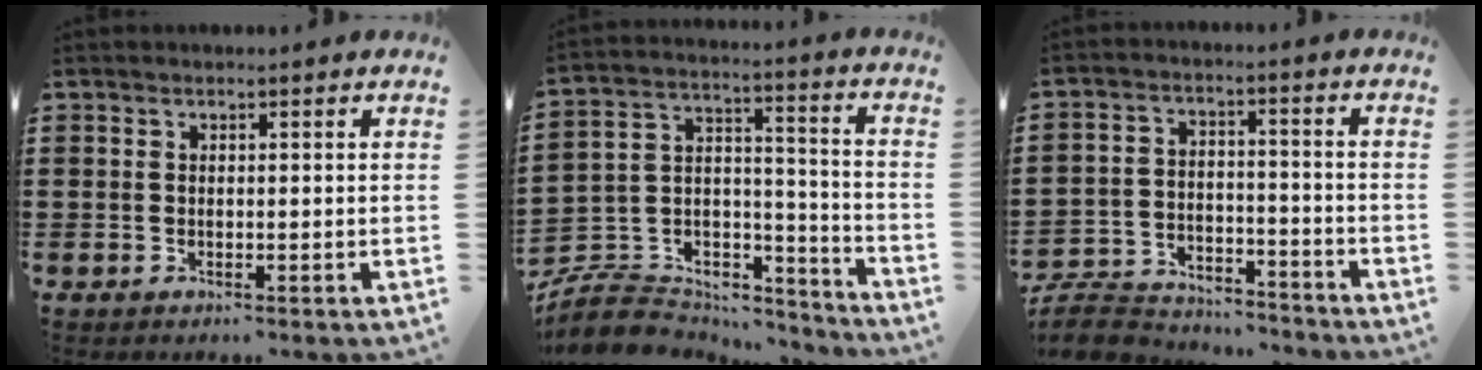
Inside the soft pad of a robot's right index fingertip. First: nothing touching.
{"total": 7.2, "force": [-6.0, 3.7, 1.3], "torque": [-0.039, -0.001, -0.116]}
{"total": 8.3, "force": [-7.9, 1.7, 1.6], "torque": [-0.041, 0.016, -0.157]}